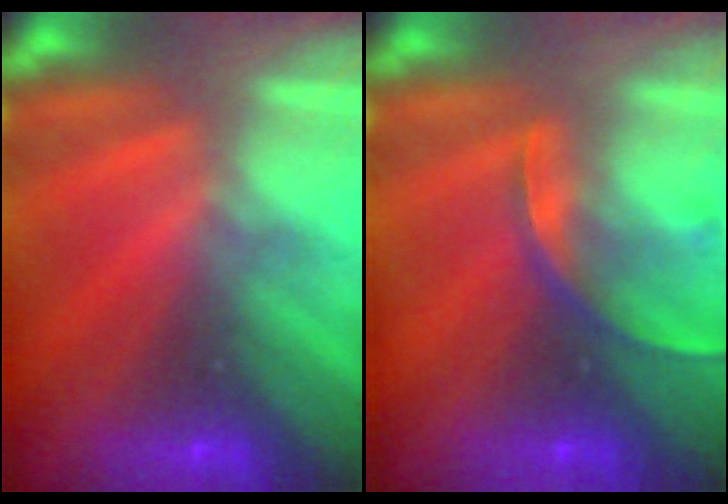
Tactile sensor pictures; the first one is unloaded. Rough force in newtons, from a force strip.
{"total": 2.5}